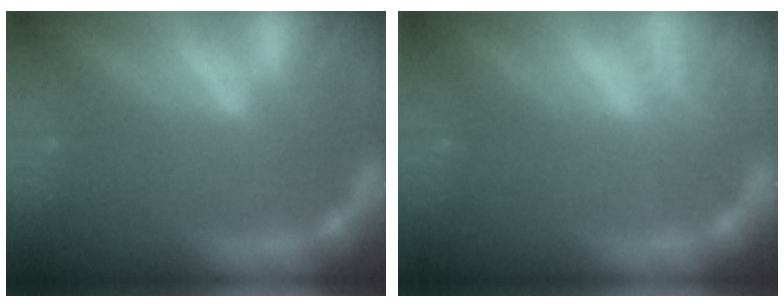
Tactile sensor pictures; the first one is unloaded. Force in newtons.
{"total": 1.5}